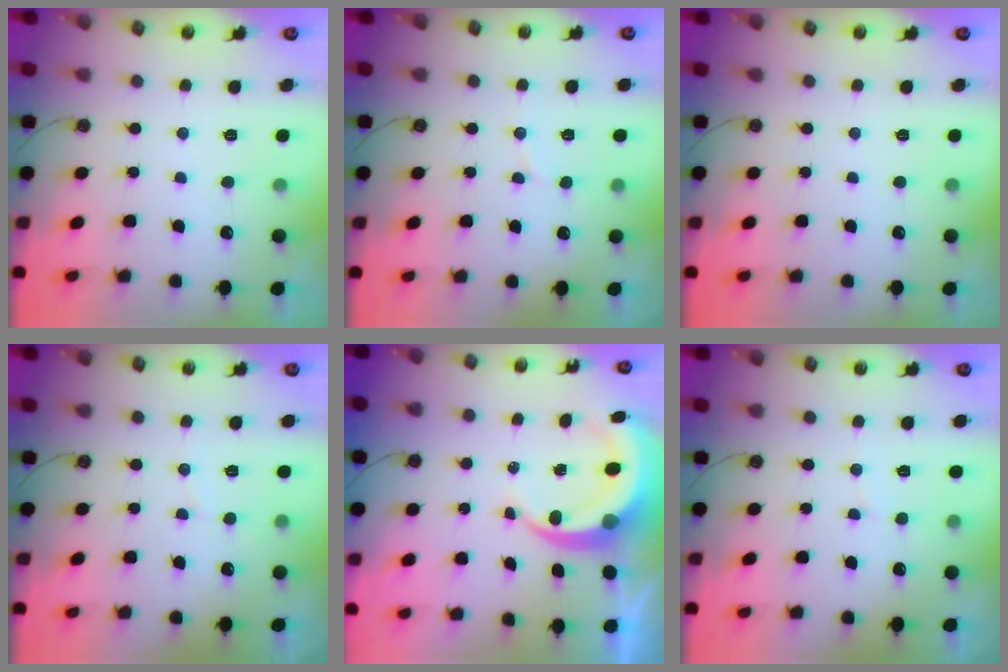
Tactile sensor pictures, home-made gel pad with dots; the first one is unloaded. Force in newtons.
{"total": 4.7, "press": 4.5, "slide": 1.0}
{"total": 0.0}
{"total": 1.8, "press": 1.5, "slide": 1.1}
{"total": 7.4, "press": 7.4, "slide": 1.0}
{"total": 2.6, "press": 2.6, "slide": 0.4}